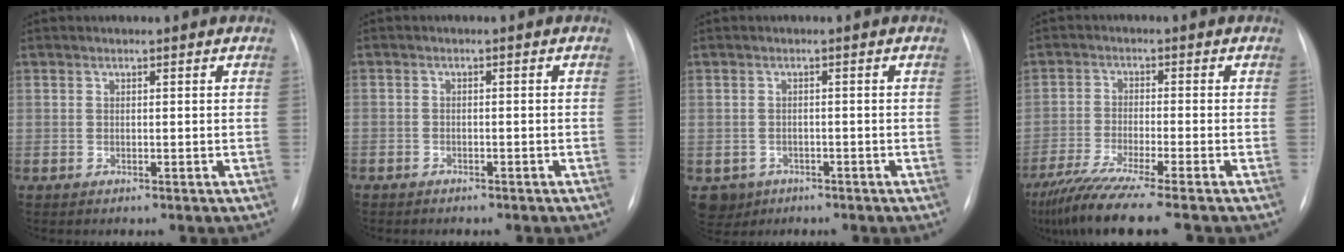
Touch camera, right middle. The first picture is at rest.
{"total": 2.6, "force": [-2.1, 1.3, 0.9], "torque": [-0.014, 0.002, -0.019]}
{"total": 3.9, "force": [-2.1, 3.3, 0.5], "torque": [-0.008, 0.003, -0.031]}
{"total": 11.5, "force": [-9.1, -0.6, 6.9], "torque": [-0.115, -0.037, -0.149]}